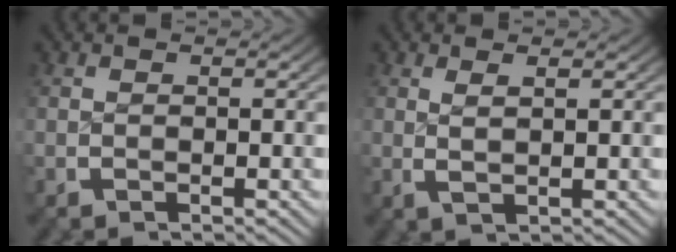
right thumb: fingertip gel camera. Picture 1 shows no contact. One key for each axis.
{"total": 1.4, "fx": 0.7, "fy": 0.2, "fz": 1.2, "tx": -0.026, "ty": -0.008, "tz": 0.021}